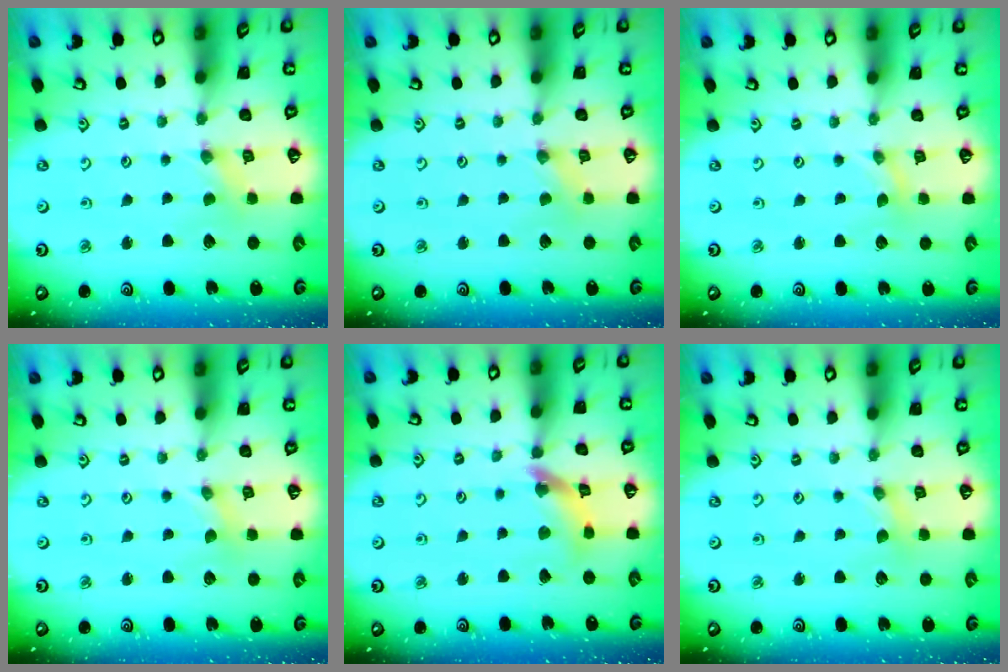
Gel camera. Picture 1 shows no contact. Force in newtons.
{"total": 0.0}
{"total": 0.0}
{"total": 0.0}
{"total": 10.1, "press": 10.1, "slide": 1.1}
{"total": 0.7, "press": 0.7, "slide": 0.2}